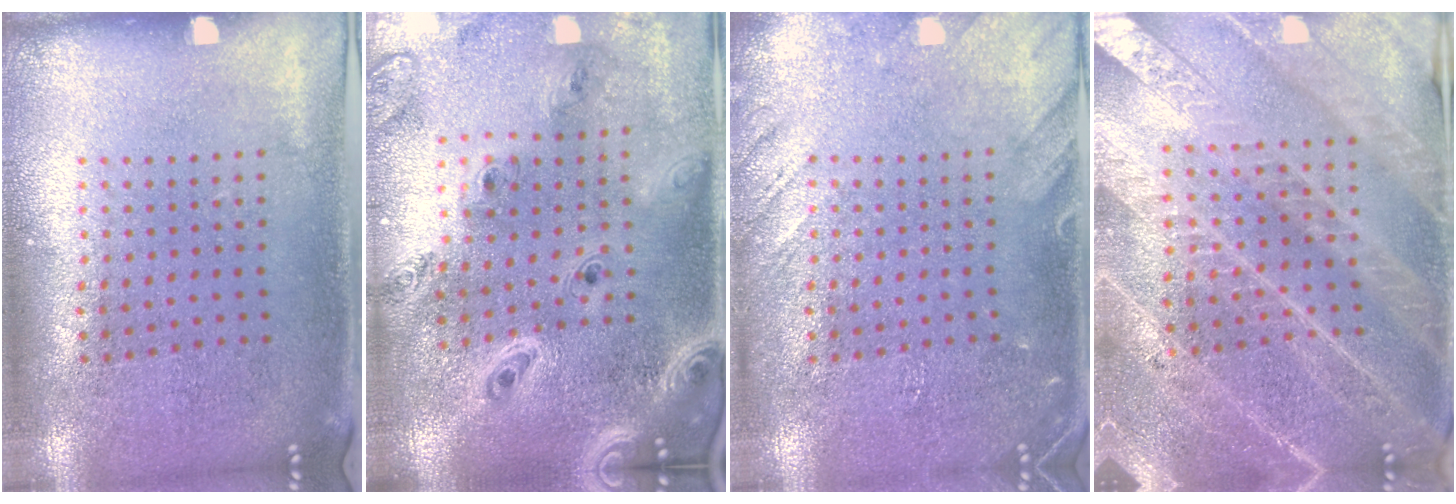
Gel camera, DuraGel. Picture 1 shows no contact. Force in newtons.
{"total": 2.5, "press": 2.2, "slide": 1.2}
{"total": 2.1, "press": 2.1, "slide": 0.2}
{"total": 3.8, "press": 3.6, "slide": 1.4}